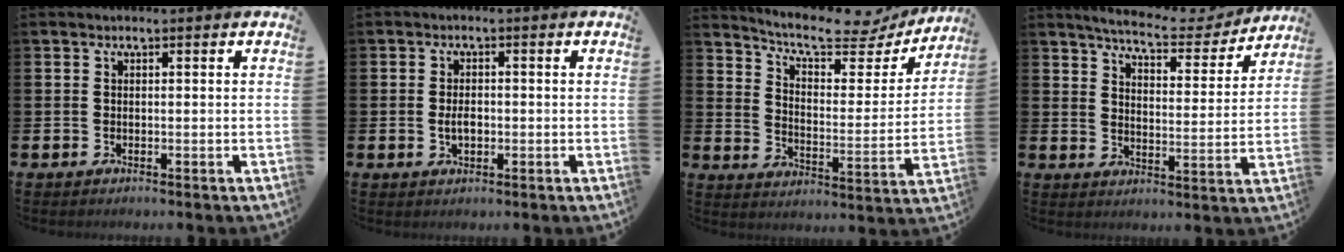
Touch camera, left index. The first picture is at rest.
{"total": 2.3, "force": [-0.3, 1.3, 1.8], "torque": [-0.025, -0.001, -0.008]}
{"total": 9.8, "force": [8.8, 2.5, 3.6], "torque": [-0.081, -0.064, 0.146]}
{"total": 6.4, "force": [6.0, 1.2, 1.9], "torque": [-0.053, -0.046, 0.097]}